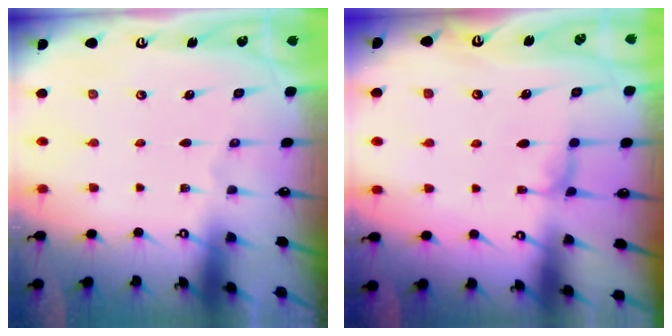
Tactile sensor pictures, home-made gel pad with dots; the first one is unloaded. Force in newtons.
{"total": 0.0}